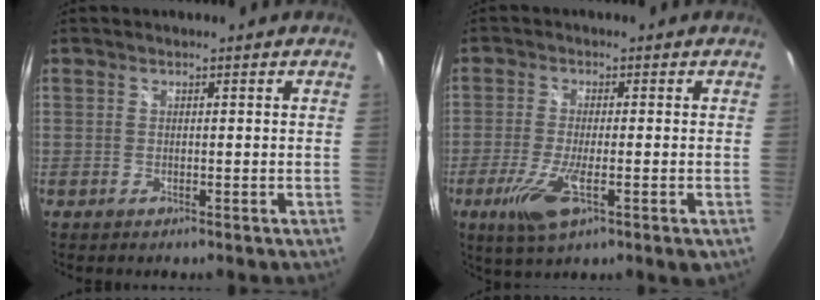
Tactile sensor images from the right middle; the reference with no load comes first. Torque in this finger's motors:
{"motor_torque": [1.70, -0.44, 0.44, 0.09]}